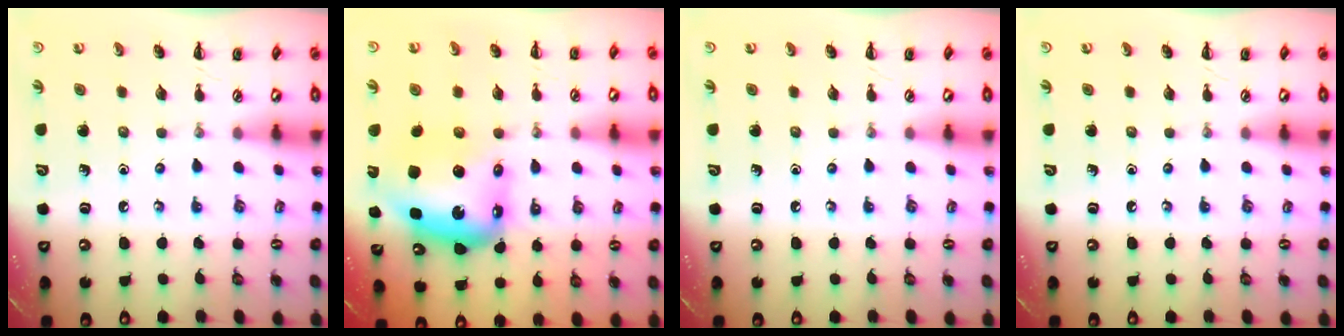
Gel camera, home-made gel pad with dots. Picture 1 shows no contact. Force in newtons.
{"total": 9.5, "press": 9.0, "slide": 2.9}
{"total": 0.0}
{"total": 0.0}